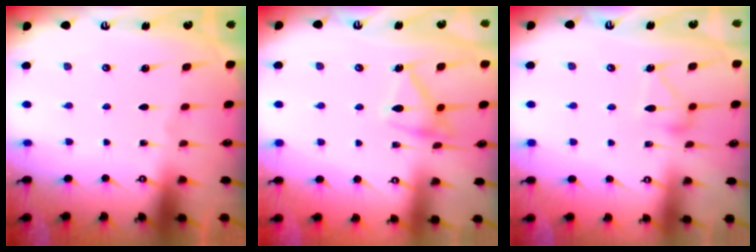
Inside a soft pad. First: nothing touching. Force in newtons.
{"total": 14.5, "press": 14.5, "slide": 0.6}
{"total": 11.7, "press": 11.7, "slide": 0.5}